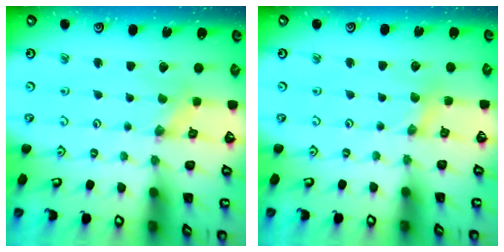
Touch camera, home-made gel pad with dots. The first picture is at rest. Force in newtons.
{"total": 1.5, "press": 1.5, "slide": 0.3}